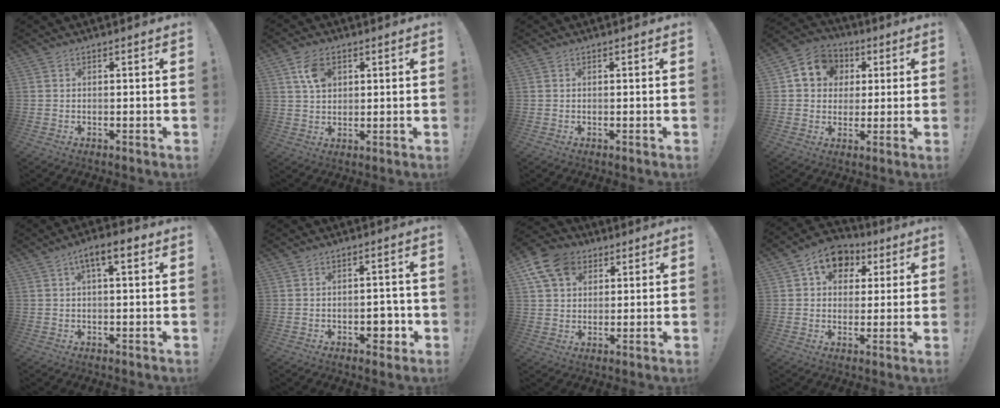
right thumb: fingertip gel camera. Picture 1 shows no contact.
{"total": 7.1, "force": [2.8, 5.0, 4.3], "torque": [-0.068, 0.001, 0.053]}
{"total": 0.0}
{"total": 11.1, "force": [2.9, 9.8, 4.4], "torque": [-0.054, -0.001, 0.061]}
{"total": 6.6, "force": [2.4, 2.1, 5.8], "torque": [-0.083, -0.003, 0.034]}
{"total": 5.2, "force": [-1.8, 3.6, 3.3], "torque": [-0.034, 0.012, -0.029]}
{"total": 12.6, "force": [5.7, 9.3, 6.3], "torque": [-0.114, -0.017, 0.113]}
{"total": 10.7, "force": [4.3, 8.2, 5.4], "torque": [-0.074, -0.009, 0.083]}